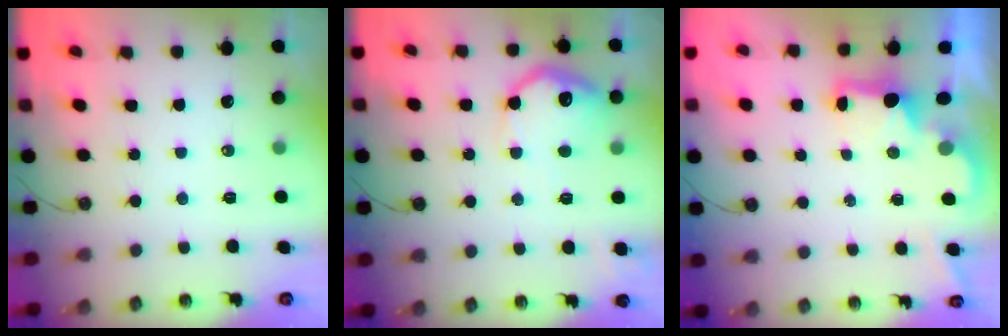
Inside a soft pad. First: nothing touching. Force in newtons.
{"total": 14.3, "press": 14.2, "slide": 1.0}
{"total": 2.0, "press": 1.9, "slide": 0.7}